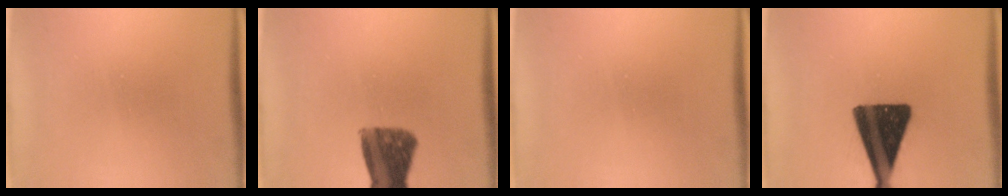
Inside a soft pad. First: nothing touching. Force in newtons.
{"total": 10.4}
{"total": 0.0}
{"total": 15.8}